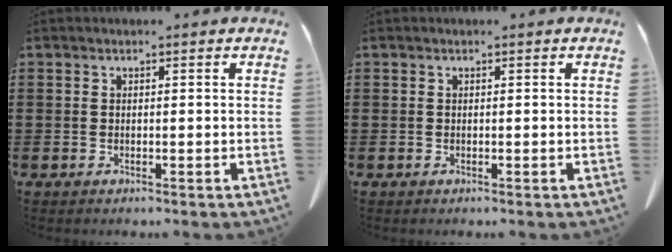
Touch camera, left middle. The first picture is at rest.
{"total": 0.0}